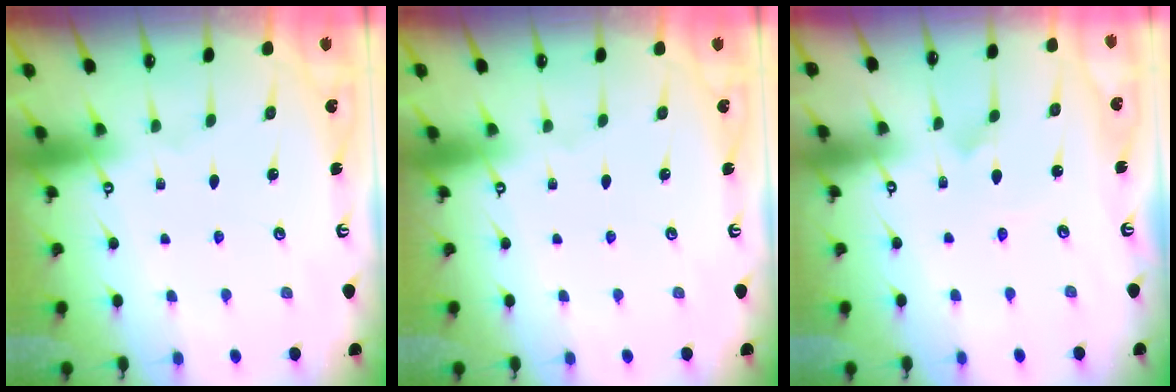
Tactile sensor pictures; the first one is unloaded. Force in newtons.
{"total": 0.0}
{"total": 3.2, "press": 3.2, "slide": 0.2}